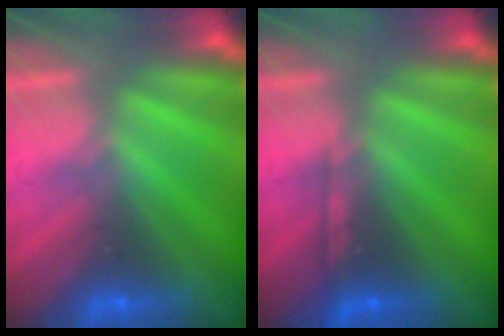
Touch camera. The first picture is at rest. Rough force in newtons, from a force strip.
{"total": 2.2}